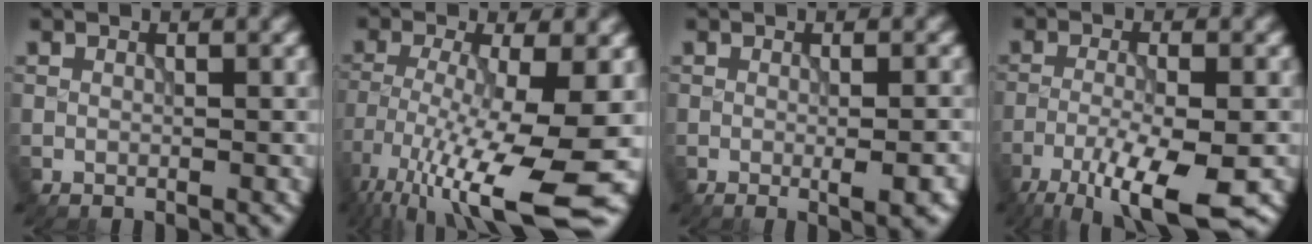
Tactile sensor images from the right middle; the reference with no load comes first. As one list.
[{"total": 13.5, "force": [-6.3, 3.3, 11.5], "torque": [-0.226, -0.029, -0.101]}, {"total": 3.4, "force": [-0.7, 0.9, 3.2], "torque": [-0.038, -0.003, -0.007]}, {"total": 8.1, "force": [-4.9, 1.6, 6.2], "torque": [-0.114, -0.013, -0.092]}]